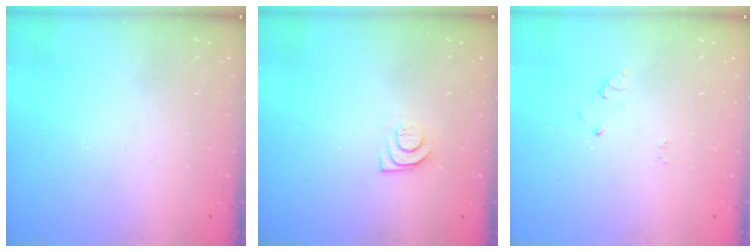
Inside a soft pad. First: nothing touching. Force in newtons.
{"total": 7.9, "press": 7.8, "slide": 0.7}
{"total": 2.6, "press": 2.6, "slide": 0.4}